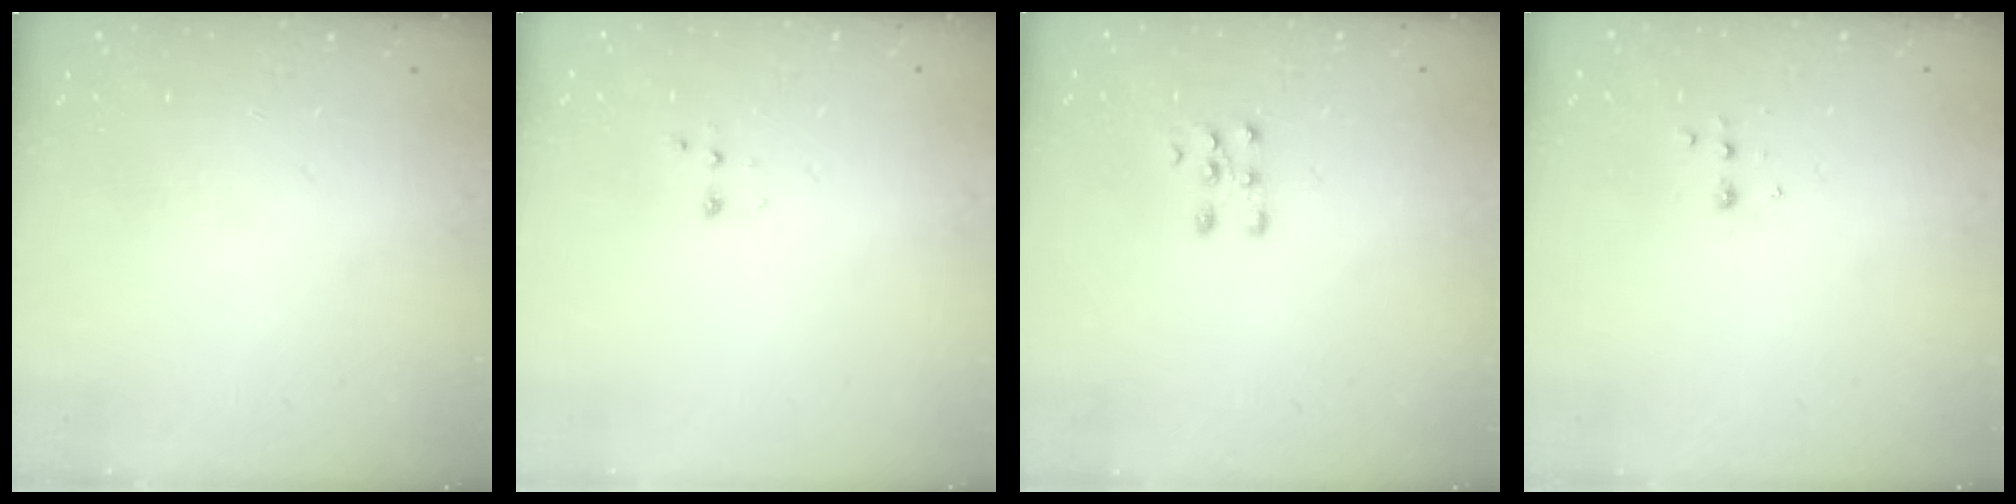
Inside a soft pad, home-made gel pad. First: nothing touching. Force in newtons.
{"total": 2.8, "press": 2.7, "slide": 0.7}
{"total": 5.0, "press": 5.0, "slide": 0.6}
{"total": 4.1, "press": 4.0, "slide": 0.8}